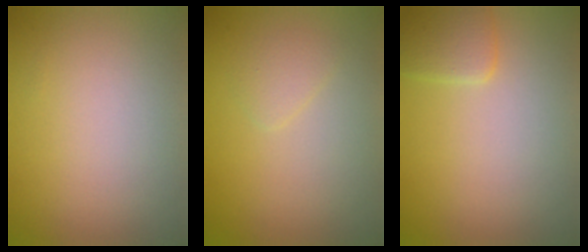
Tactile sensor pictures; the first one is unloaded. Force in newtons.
{"total": 1.1, "press": 1.1, "slide": 0.1}
{"total": 1.8, "press": 1.8, "slide": 0.1}